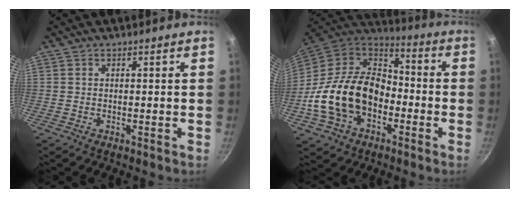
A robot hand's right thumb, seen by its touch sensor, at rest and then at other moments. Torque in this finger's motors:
{"motor_torque": [2.17, 2.84, 1.66, -1.11, 0.49]}